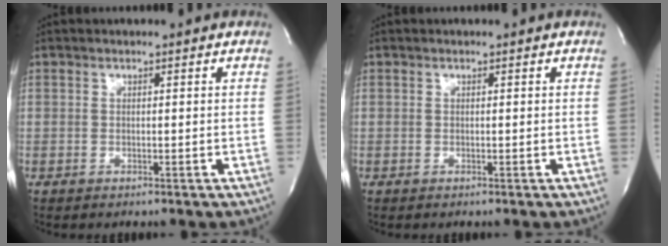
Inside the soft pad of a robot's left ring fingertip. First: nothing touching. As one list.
[{"total": 0.0}]